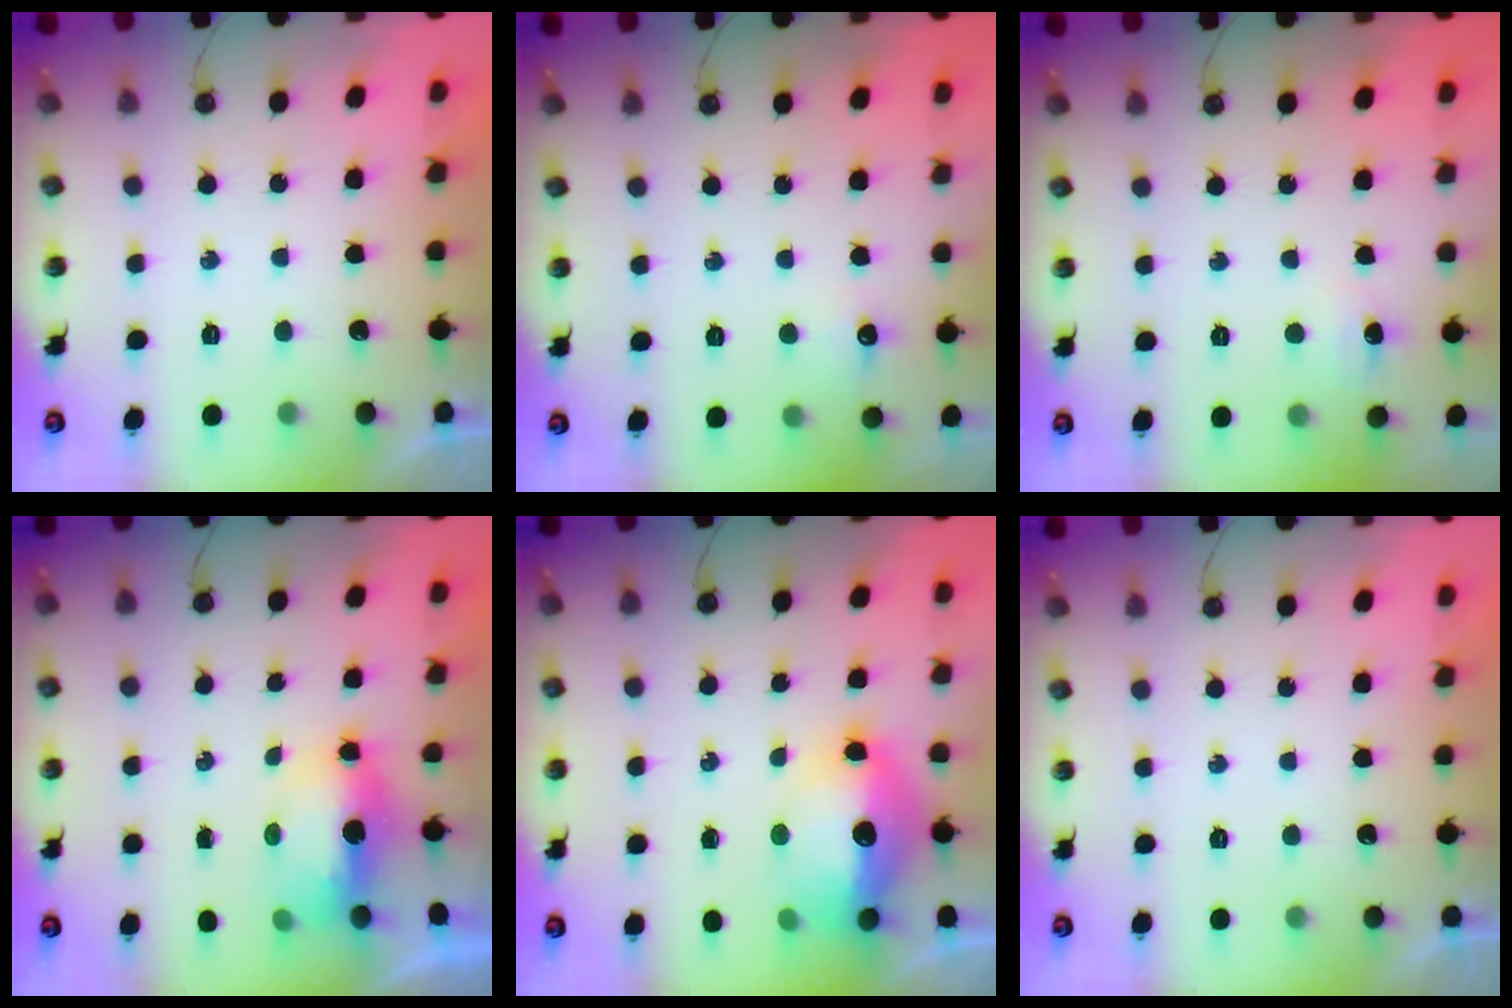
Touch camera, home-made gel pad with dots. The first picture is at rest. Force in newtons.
{"total": 5.6, "press": 5.6, "slide": 0.8}
{"total": 3.8, "press": 3.8, "slide": 0.6}
{"total": 9.6, "press": 7.9, "slide": 5.4}
{"total": 15.3, "press": 15.2, "slide": 1.6}
{"total": 0.0}